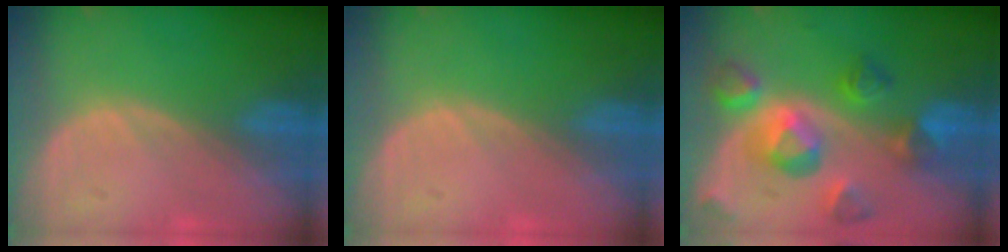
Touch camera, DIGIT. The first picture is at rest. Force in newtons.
{"total": 0.0}
{"total": 10.3, "press": 9.1, "slide": 4.7}